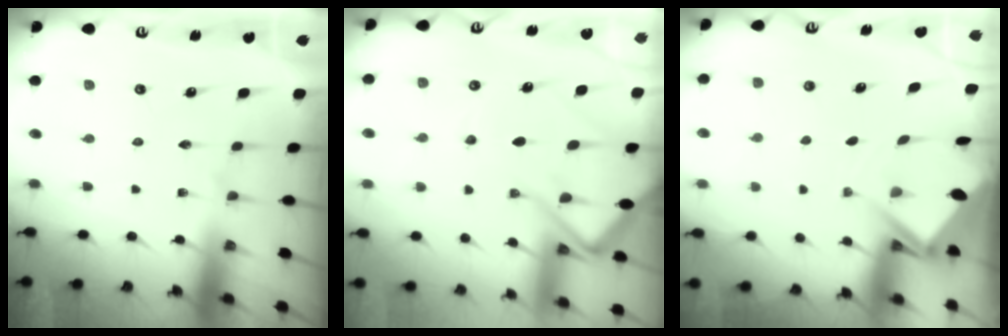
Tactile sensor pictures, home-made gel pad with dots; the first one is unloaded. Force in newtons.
{"total": 12.8, "press": 12.7, "slide": 1.6}
{"total": 4.3, "press": 4.3, "slide": 0.3}